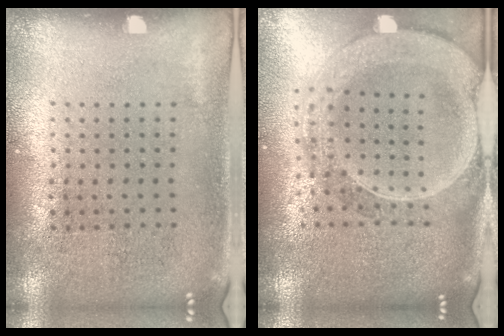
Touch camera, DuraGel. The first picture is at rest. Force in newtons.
{"total": 2.8, "press": 2.4, "slide": 1.3}